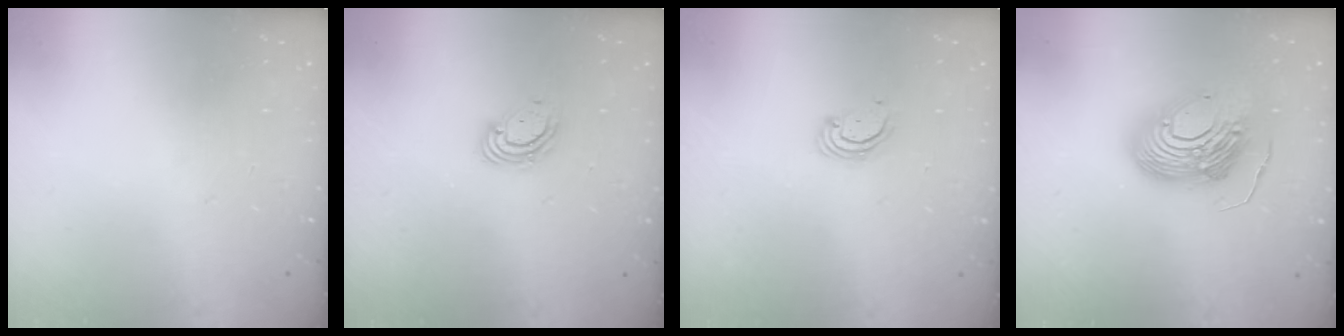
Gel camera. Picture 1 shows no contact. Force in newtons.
{"total": 5.4, "press": 5.4, "slide": 0.7}
{"total": 2.3, "press": 2.3, "slide": 0.2}
{"total": 17.4, "press": 17.3, "slide": 1.6}